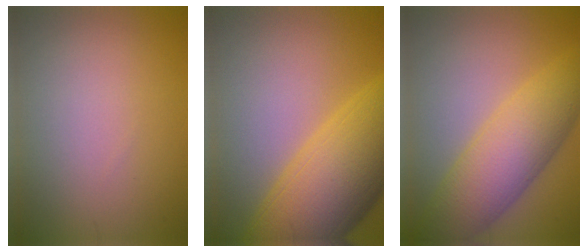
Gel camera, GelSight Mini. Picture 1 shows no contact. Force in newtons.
{"total": 12.3, "press": 12.3, "slide": 0.5}
{"total": 8.5, "press": 8.5, "slide": 0.1}